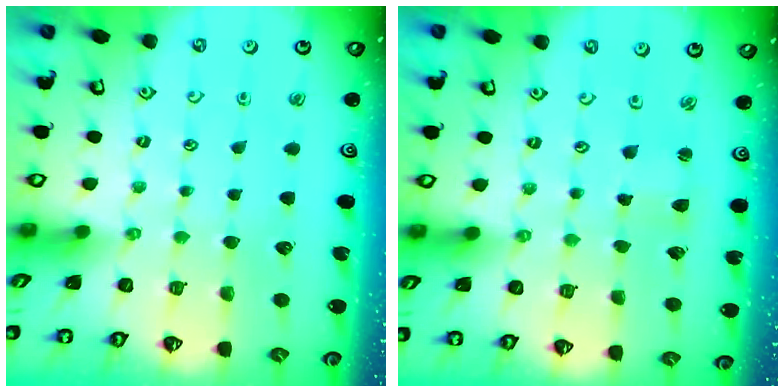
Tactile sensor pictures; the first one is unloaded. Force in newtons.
{"total": 2.5, "press": 2.4, "slide": 0.4}